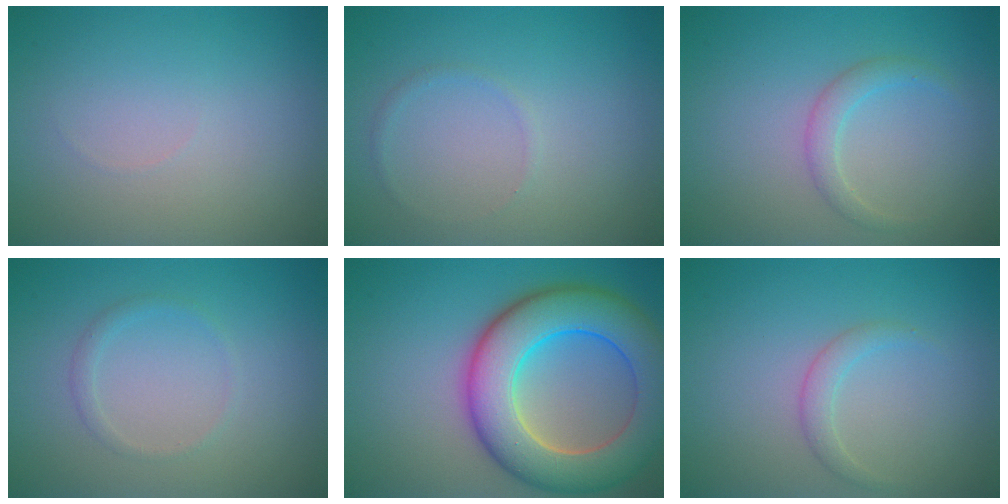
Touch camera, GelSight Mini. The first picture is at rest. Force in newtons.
{"total": 0.6, "press": 0.6, "slide": 0.1}
{"total": 1.7, "press": 1.7, "slide": 0.2}
{"total": 1.0, "press": 1.0, "slide": 0.1}
{"total": 10.6, "press": 10.5, "slide": 0.5}
{"total": 1.4, "press": 1.4, "slide": 0.0}